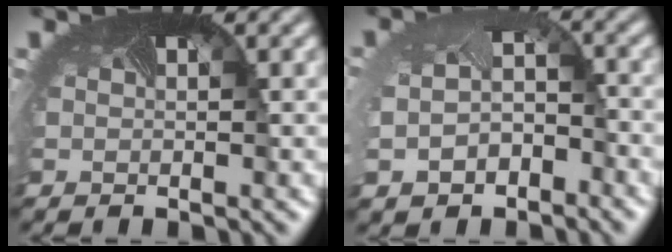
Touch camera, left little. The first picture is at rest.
{"total": 4.2, "force": [-1.5, 2.8, 2.7], "torque": [-0.075, -0.021, -0.024]}